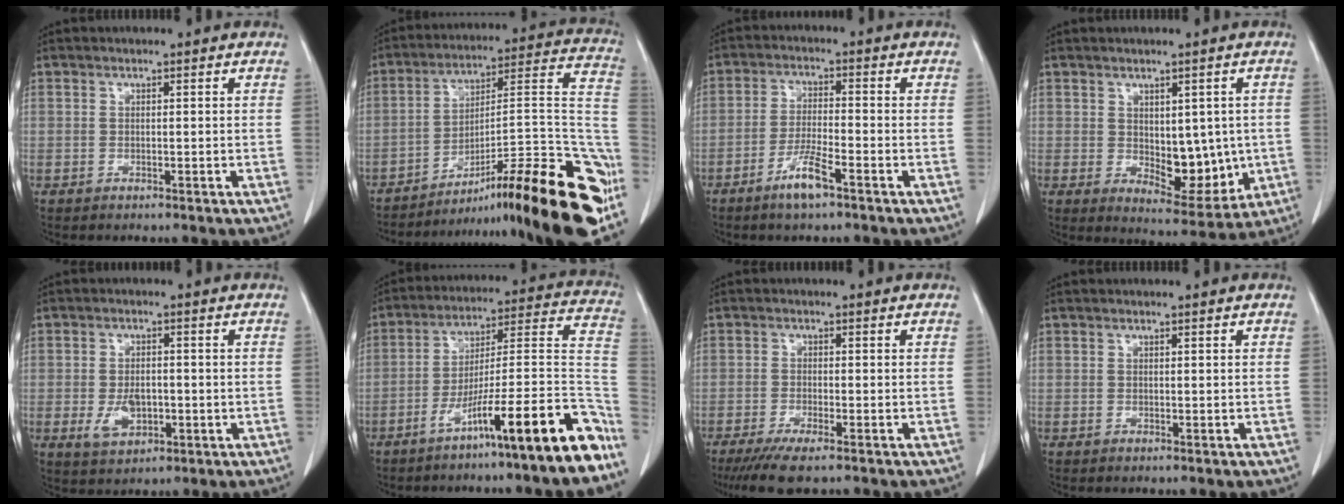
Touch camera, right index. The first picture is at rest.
{"total": 29.1, "force": [-18.6, 2.2, 22.3], "torque": [-0.210, 0.005, -0.276]}
{"total": 5.8, "force": [-3.7, 0.6, 4.4], "torque": [-0.087, -0.005, -0.071]}
{"total": 8.6, "force": [-0.5, 4.6, 7.3], "torque": [-0.084, -0.004, 0.012]}
{"total": 5.0, "force": [-1.2, 3.0, 3.8], "torque": [-0.069, 0.000, -0.011]}
{"total": 19.9, "force": [-12.1, 0.5, 15.8], "torque": [-0.180, 0.021, -0.199]}
{"total": 6.3, "force": [-4.7, 0.8, 4.2], "torque": [-0.065, -0.014, -0.076]}
{"total": 0.0}